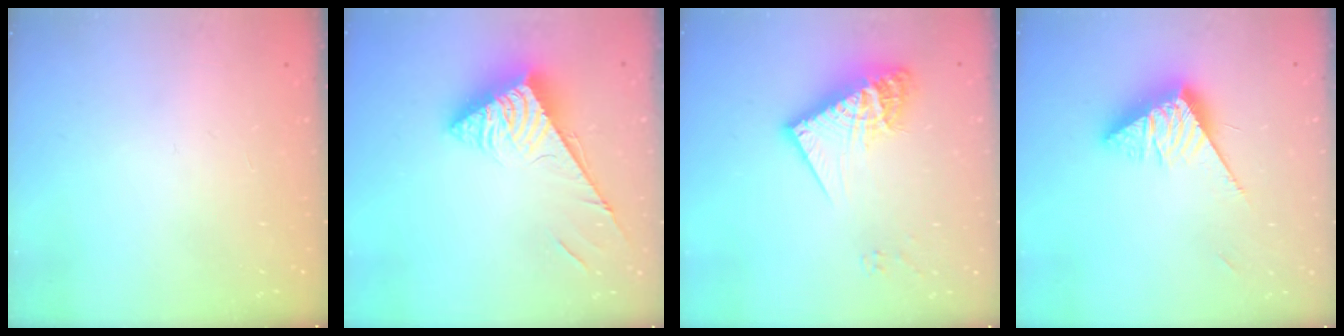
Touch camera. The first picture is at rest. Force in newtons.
{"total": 6.3, "press": 6.3, "slide": 0.4}
{"total": 17.1, "press": 17.0, "slide": 1.7}
{"total": 12.9, "press": 12.9, "slide": 0.3}